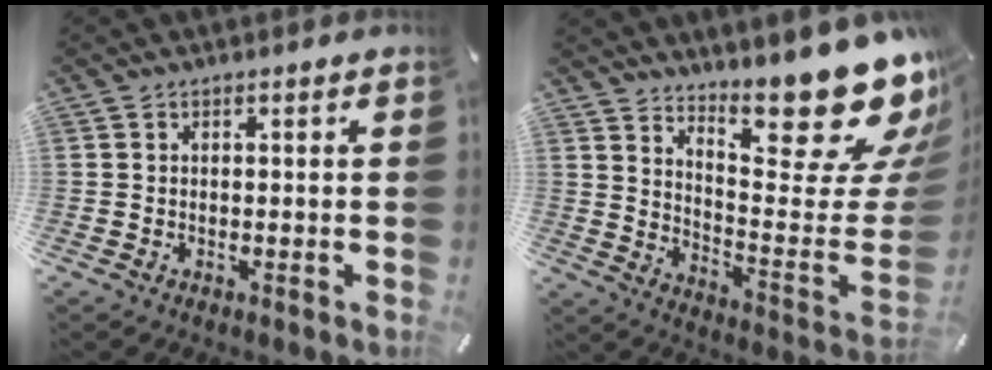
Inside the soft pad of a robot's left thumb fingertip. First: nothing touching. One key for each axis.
{"total": 23.0, "fx": 17.5, "fy": 6.5, "fz": 13.4, "tx": -0.152, "ty": -0.150, "tz": 0.281}